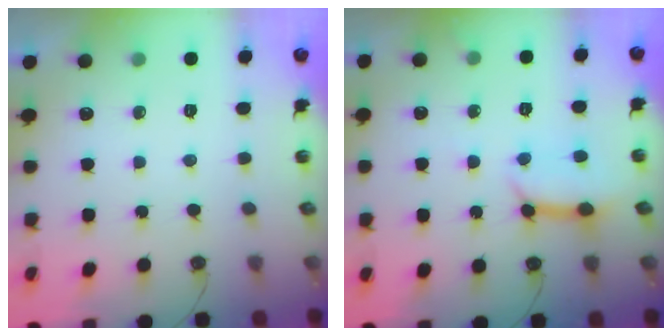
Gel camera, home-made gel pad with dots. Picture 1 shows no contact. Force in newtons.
{"total": 9.8, "press": 9.7, "slide": 1.4}